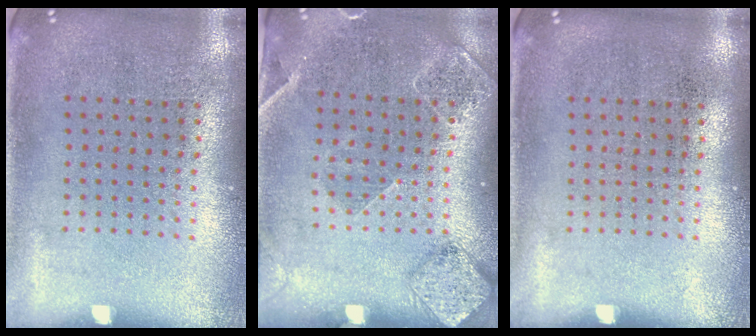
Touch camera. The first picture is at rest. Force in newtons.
{"total": 1.6, "press": 1.6, "slide": 0.4}
{"total": 0.0}